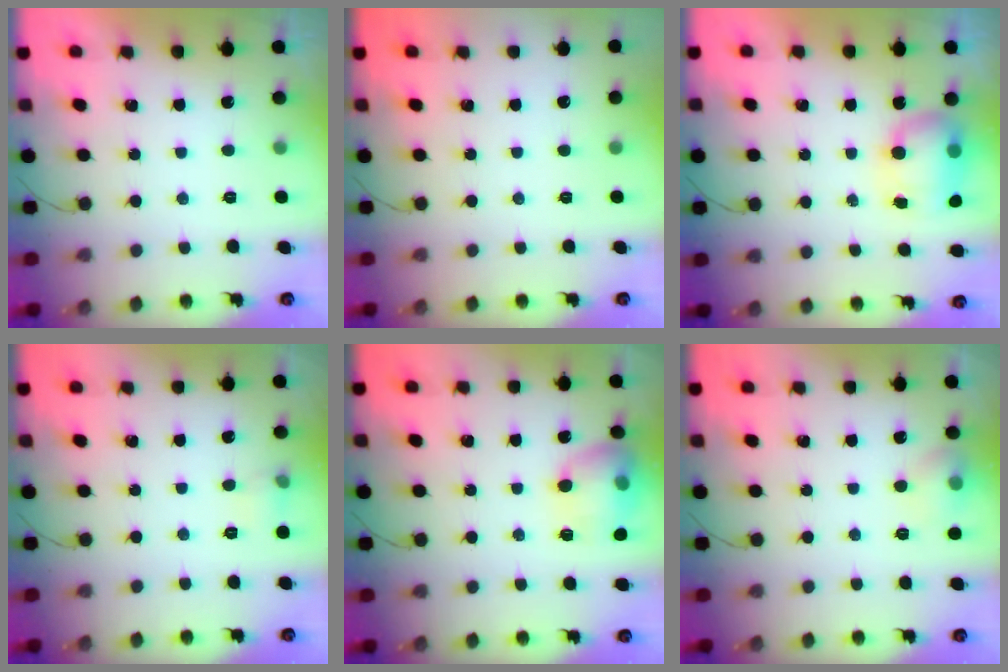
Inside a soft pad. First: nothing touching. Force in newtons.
{"total": 0.0}
{"total": 11.7, "press": 9.3, "slide": 7.1}
{"total": 5.1, "press": 4.8, "slide": 1.6}
{"total": 14.3, "press": 14.2, "slide": 1.5}
{"total": 7.8, "press": 7.6, "slide": 1.6}